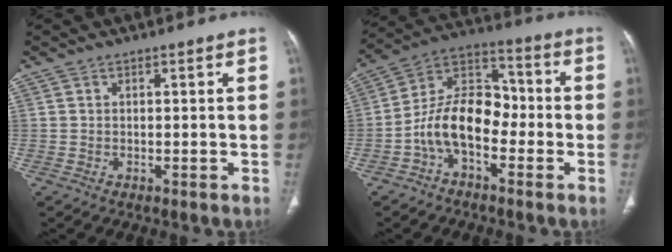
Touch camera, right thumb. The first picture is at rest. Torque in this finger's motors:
{"motor_torque": [1.83, 1.70, 0.80, -0.66, 0.15]}